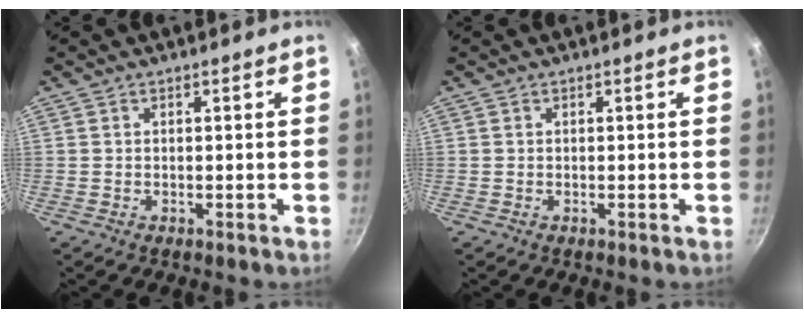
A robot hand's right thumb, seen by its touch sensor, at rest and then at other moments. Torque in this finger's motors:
{"motor_torque": [-0.04, -0.05, -0.07, 0.07, 0.01]}